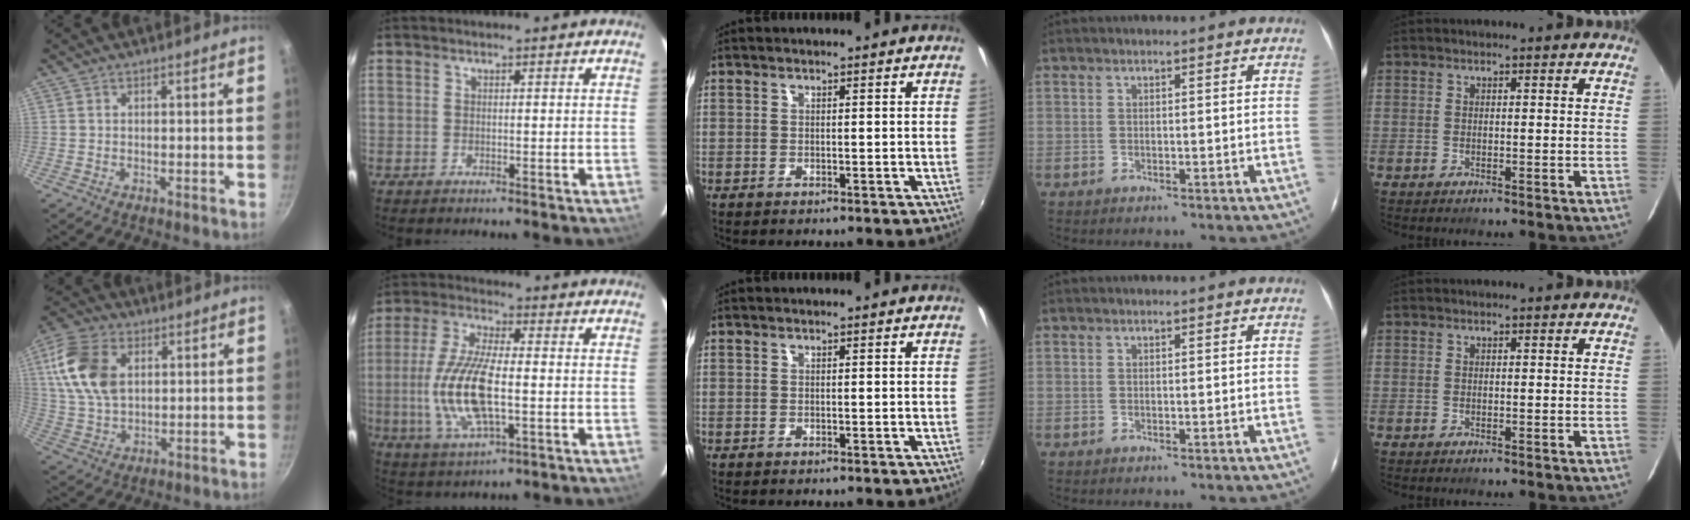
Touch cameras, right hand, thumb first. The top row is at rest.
{"thumb": {"total": 13.8, "force": [3.9, 8.8, 9.8], "torque": [-0.179, -0.003, 0.073]}, "index": {"total": 14.5, "force": [-2.2, 4.9, 13.4], "torque": [-0.282, -0.005, -0.041]}}